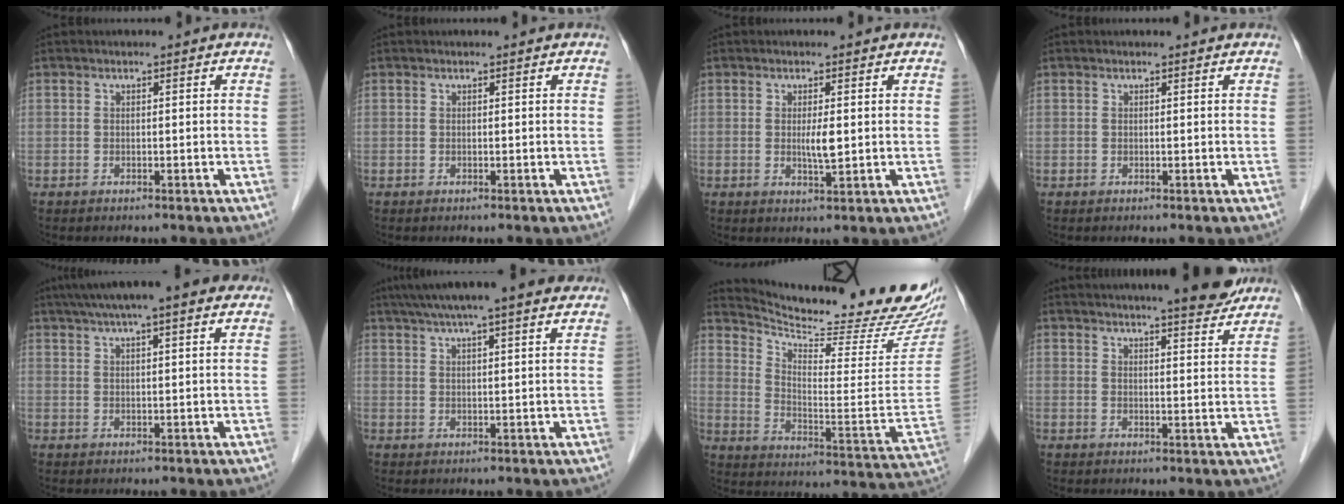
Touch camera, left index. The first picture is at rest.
{"total": 0.0}
{"total": 2.5, "force": [0.4, 0.3, 2.4], "torque": [-0.046, -0.004, 0.008]}
{"total": 0.8, "force": [0.8, 0.1, 0.1], "torque": [-0.007, 0.006, 0.009]}
{"total": 12.6, "force": [9.4, 1.9, 8.2], "torque": [-0.132, 0.047, 0.129]}
{"total": 14.7, "force": [11.9, 1.2, 8.5], "torque": [-0.139, 0.042, 0.162]}
{"total": 25.6, "force": [23.3, 1.9, 10.6], "torque": [-0.177, -0.097, 0.317]}
{"total": 12.2, "force": [10.8, 1.0, 5.5], "torque": [-0.076, 0.000, 0.132]}